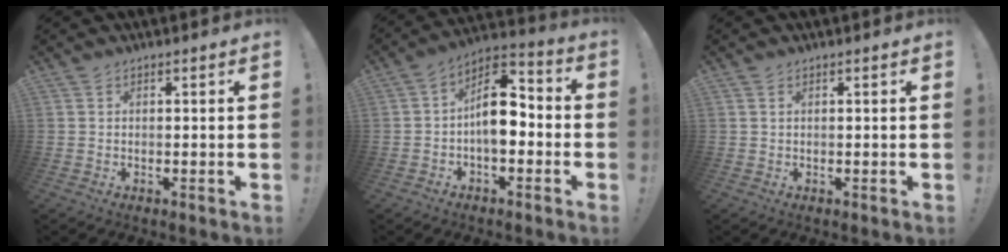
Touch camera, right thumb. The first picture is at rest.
{"total": 12.1, "force": [-1.4, 7.1, 9.6], "torque": [-0.154, 0.021, -0.024]}
{"total": 0.6, "force": [0.4, 0.3, 0.4], "torque": [-0.002, -0.002, 0.006]}